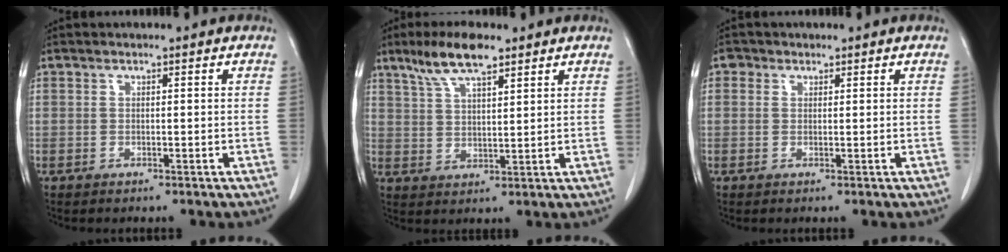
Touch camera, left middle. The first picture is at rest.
{"total": 7.9, "force": [5.7, 1.7, 5.2], "torque": [-0.108, 0.010, 0.109]}
{"total": 1.4, "force": [0.7, 1.2, 0.2], "torque": [0.004, 0.002, 0.007]}